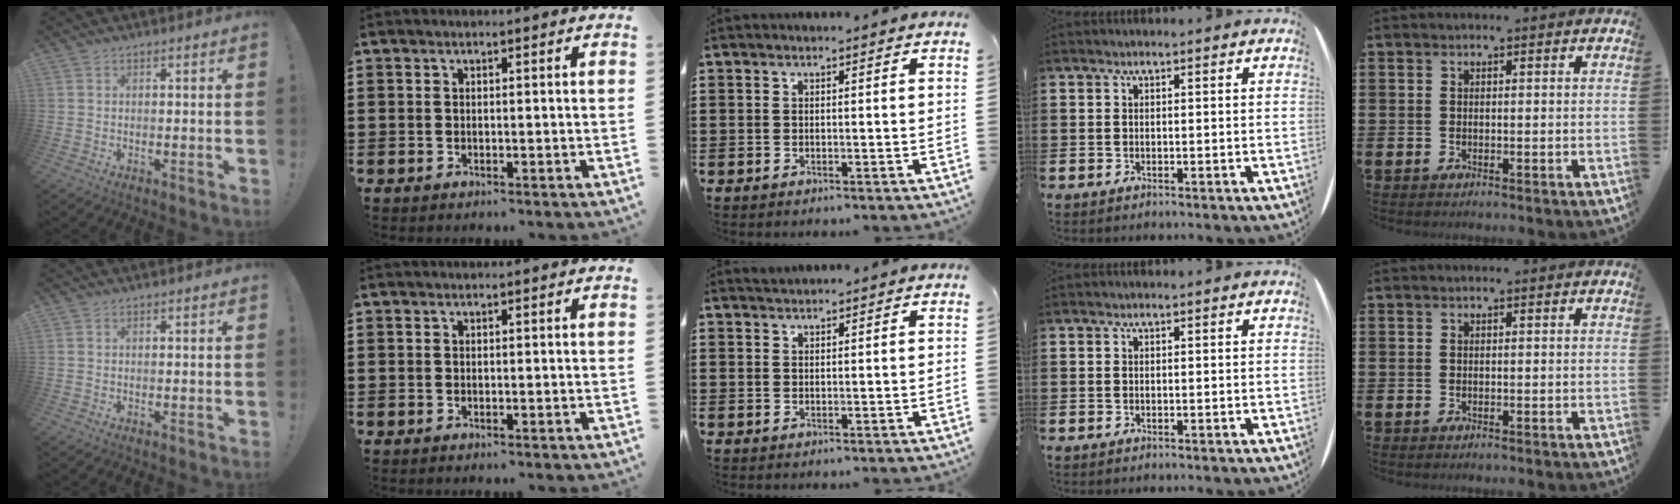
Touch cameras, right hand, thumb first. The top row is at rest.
{}